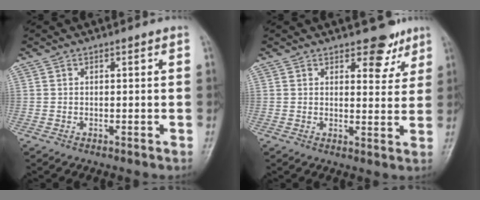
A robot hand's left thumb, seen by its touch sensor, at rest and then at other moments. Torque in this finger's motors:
{"motor_torque": [-0.15, 0.08, 0.02, 0.02, 0.00]}